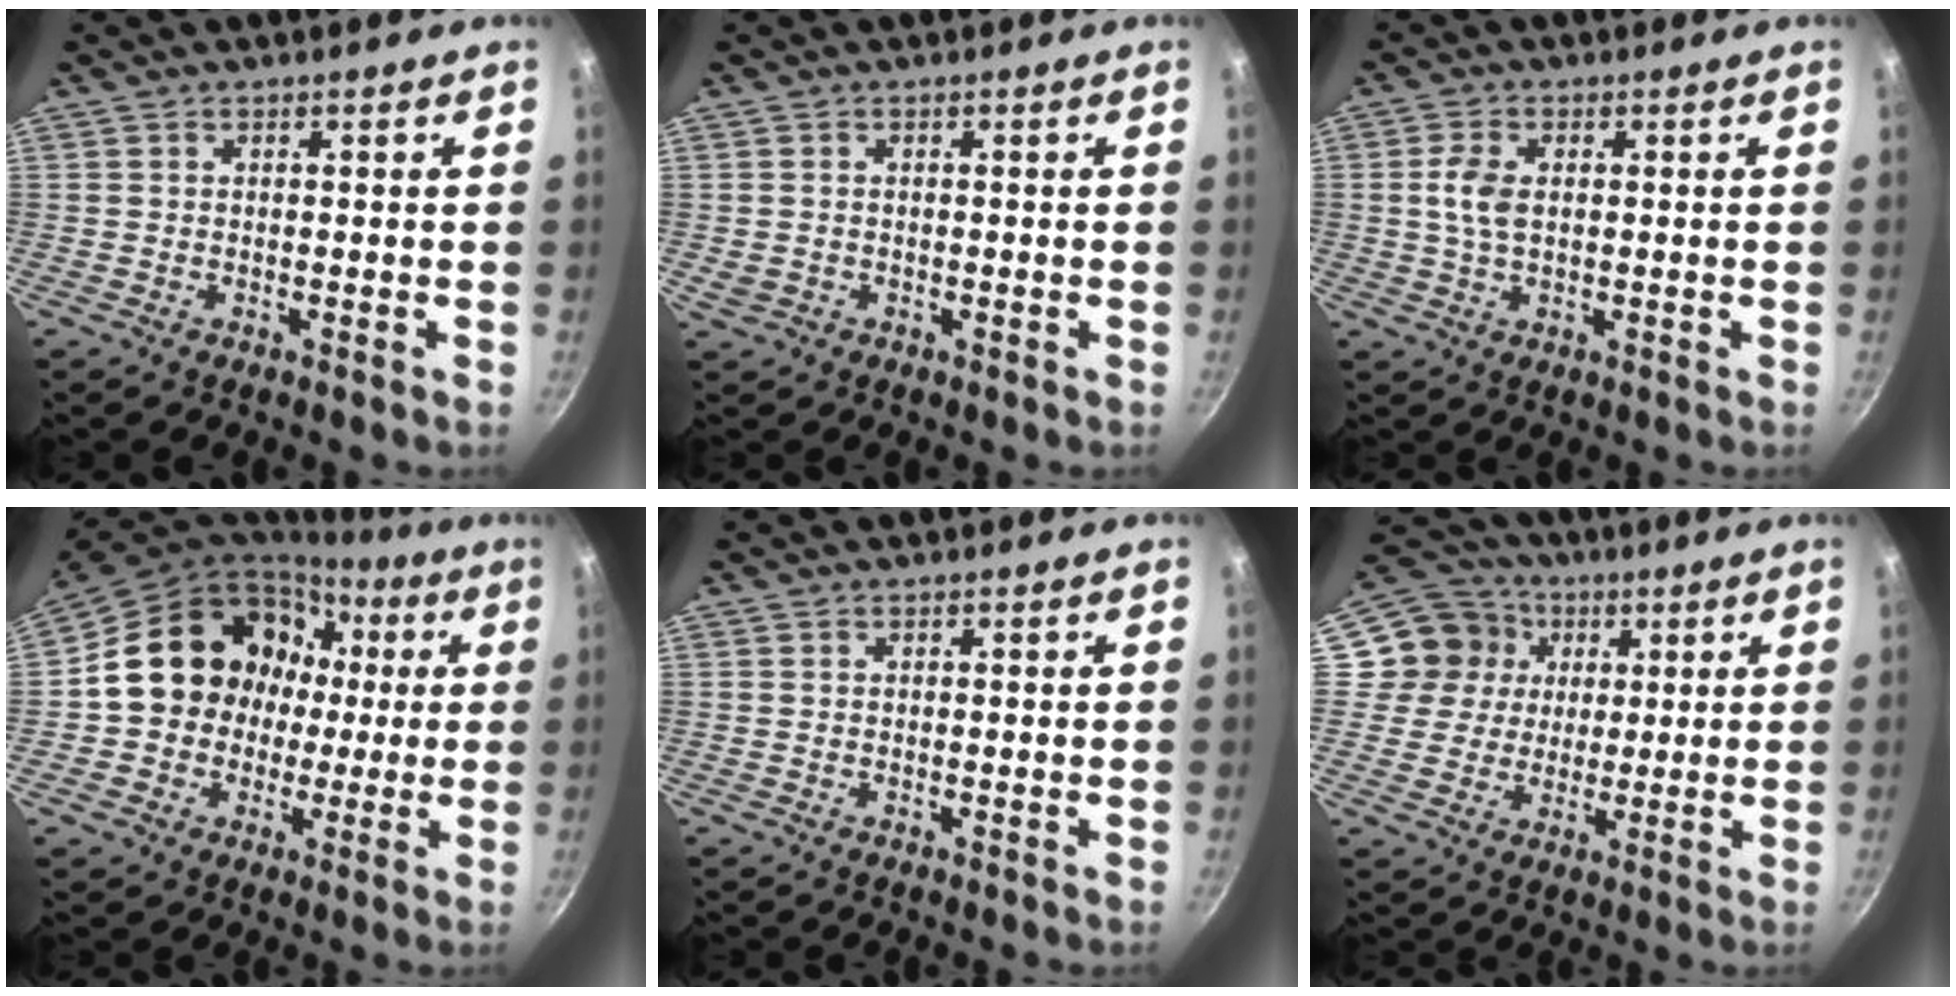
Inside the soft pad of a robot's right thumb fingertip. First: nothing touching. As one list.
[{"total": 1.2, "force": [-0.2, 0.9, 0.8], "torque": [-0.014, 0.001, 0.000]}, {"total": 4.7, "force": [0.5, 2.8, 3.7], "torque": [-0.073, 0.005, 0.009]}, {"total": 17.3, "force": [1.5, 14.9, 8.6], "torque": [-0.112, 0.055, 0.022]}, {"total": 0.0}, {"total": 10.4, "force": [2.7, 9.7, 2.7], "torque": [-0.019, 0.011, 0.033]}]